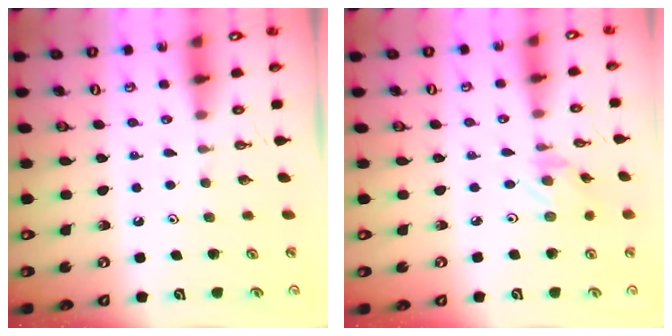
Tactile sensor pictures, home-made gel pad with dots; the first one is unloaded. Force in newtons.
{"total": 1.3, "press": 1.3, "slide": 0.1}